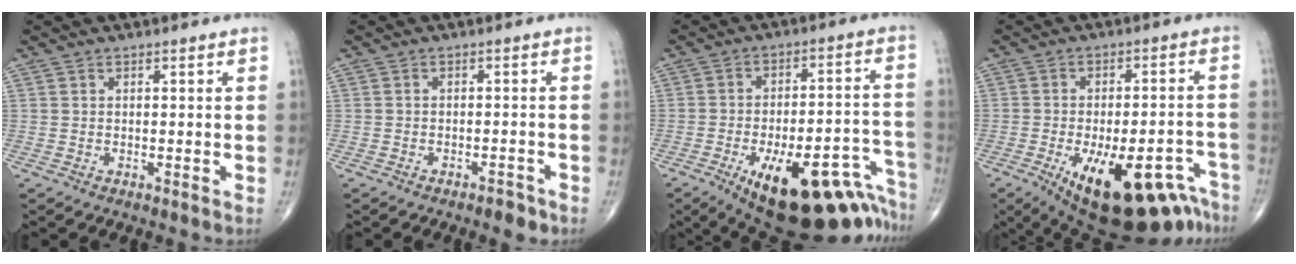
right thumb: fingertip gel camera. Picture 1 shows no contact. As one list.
[{"total": 2.5, "force": [-1.8, 1.1, 1.3], "torque": [-0.016, 0.010, -0.024]}, {"total": 25.6, "force": [-15.4, 9.7, 18.0], "torque": [-0.160, 0.077, -0.206]}, {"total": 21.4, "force": [-12.8, 8.1, 15.1], "torque": [-0.154, 0.052, -0.173]}]